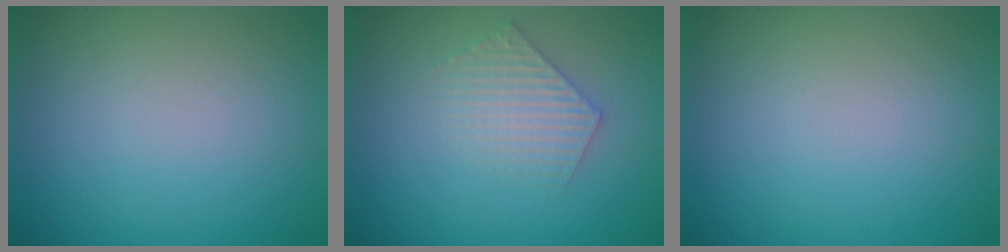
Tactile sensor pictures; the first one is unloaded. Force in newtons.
{"total": 2.4, "press": 2.4, "slide": 0.3}
{"total": 0.0}